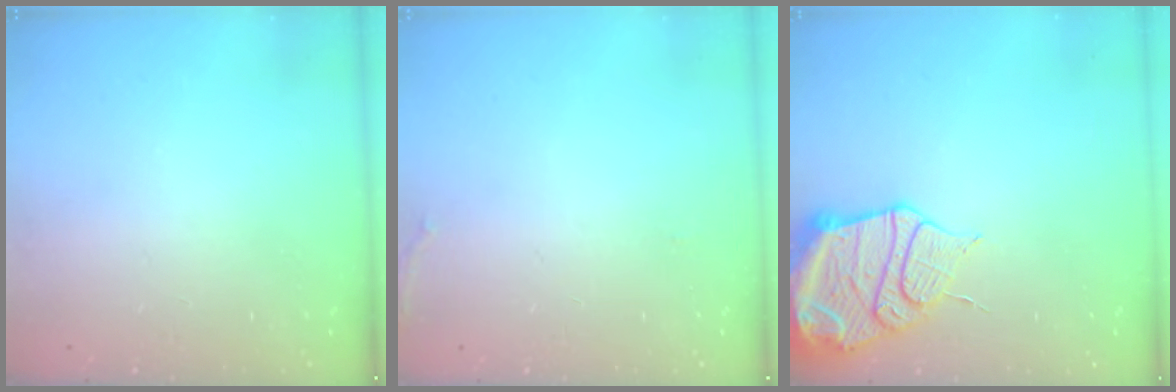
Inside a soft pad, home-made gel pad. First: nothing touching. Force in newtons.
{"total": 7.9, "press": 5.9, "slide": 5.3}
{"total": 17.2, "press": 17.1, "slide": 1.7}